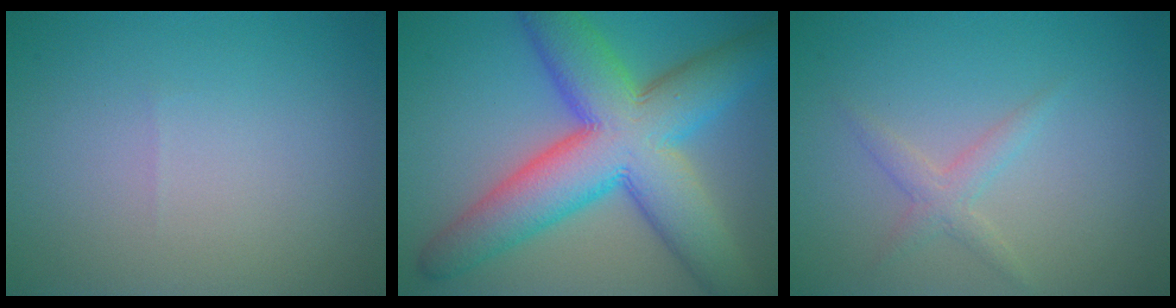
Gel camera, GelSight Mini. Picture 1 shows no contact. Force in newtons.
{"total": 12.5, "press": 12.5, "slide": 0.1}
{"total": 1.7, "press": 1.7, "slide": 0.1}